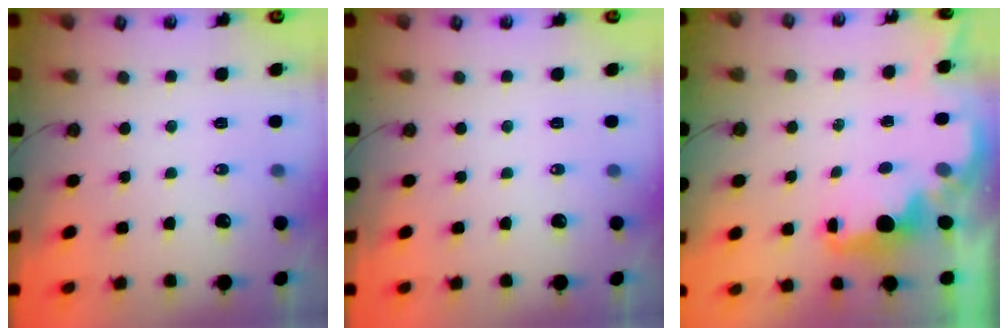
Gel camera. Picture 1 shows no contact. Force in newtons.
{"total": 0.0}
{"total": 1.8, "press": 1.7, "slide": 0.6}